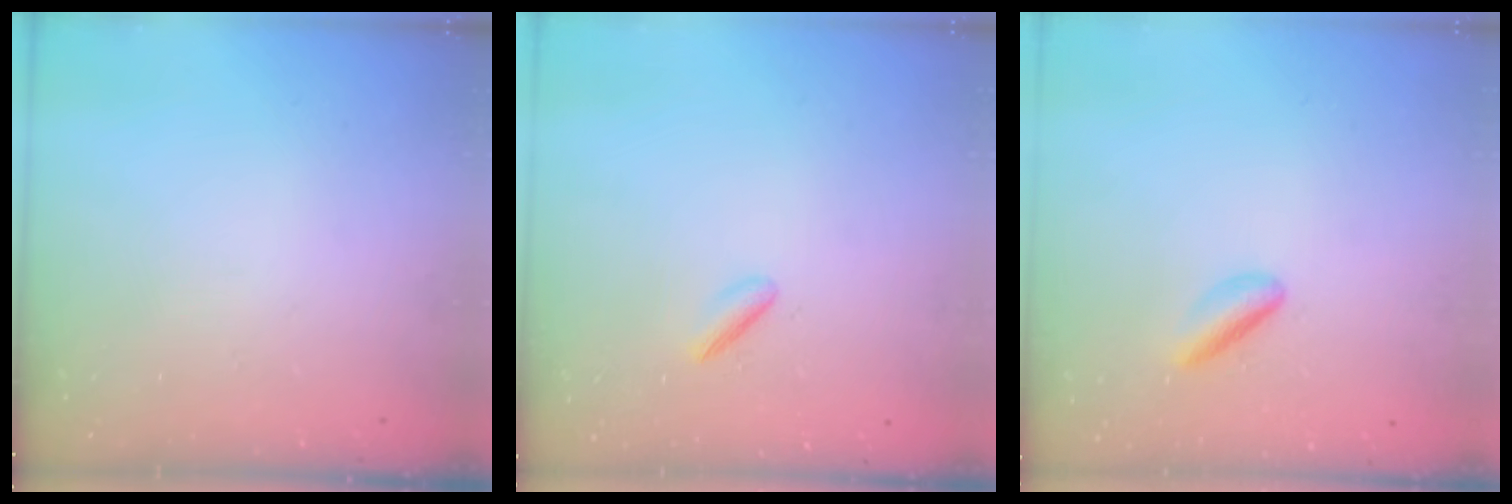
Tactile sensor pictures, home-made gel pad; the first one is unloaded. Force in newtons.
{"total": 2.9, "press": 2.7, "slide": 0.9}
{"total": 3.4, "press": 3.4, "slide": 0.3}